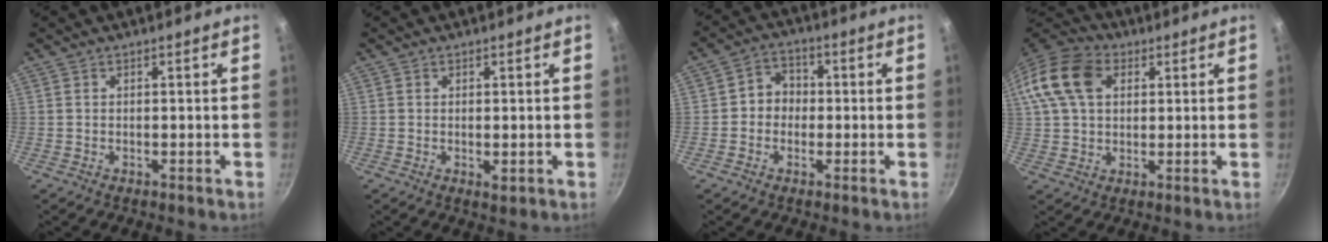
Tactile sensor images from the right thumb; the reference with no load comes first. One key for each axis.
{"total": 1.3, "fx": -0.1, "fy": 0.5, "fz": 1.2, "tx": -0.021, "ty": -0.007, "tz": -0.001}
{"total": 5.3, "fx": -0.5, "fy": 4.7, "fz": 2.4, "tx": -0.003, "ty": 0.015, "tz": -0.018}
{"total": 16.3, "fx": 4.9, "fy": 11.5, "fz": 10.5, "tx": -0.209, "ty": 0.024, "tz": 0.078}